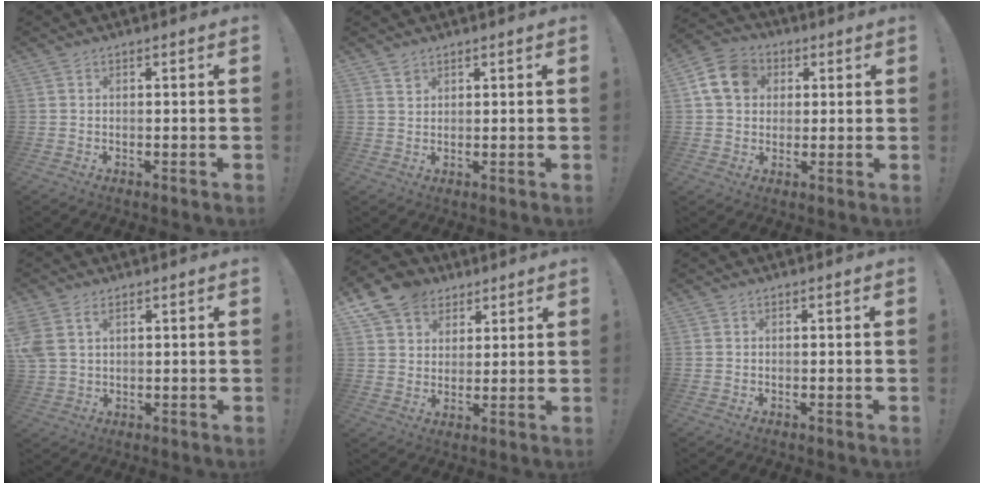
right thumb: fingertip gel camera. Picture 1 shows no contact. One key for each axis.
{"total": 1.8, "fx": 1.5, "fy": 1.0, "fz": 0.5, "tx": 0.003, "ty": -0.012, "tz": 0.025}
{"total": 11.5, "fx": 3.1, "fy": 9.4, "fz": 5.9, "tx": -0.099, "ty": 0.012, "tz": 0.069}
{"total": 5.3, "fx": 2.4, "fy": 3.5, "fz": 3.1, "tx": -0.061, "ty": -0.007, "tz": 0.050}
{"total": 10.7, "fx": 6.0, "fy": 8.3, "fz": 2.9, "tx": -0.049, "ty": -0.033, "tz": 0.121}
{"total": 0.0}